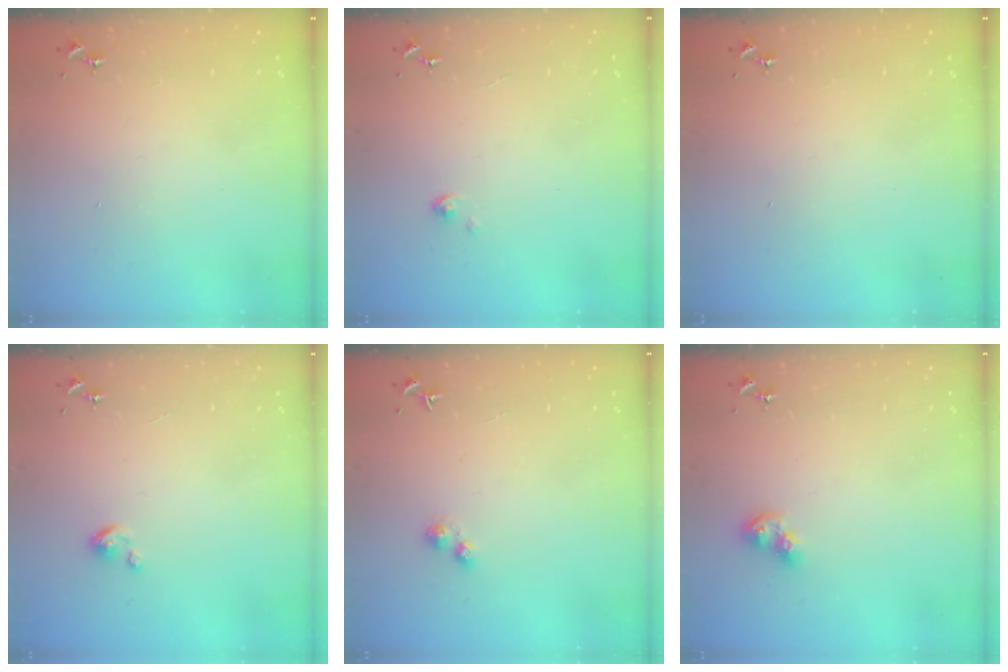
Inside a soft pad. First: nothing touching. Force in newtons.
{"total": 2.5, "press": 2.4, "slide": 0.2}
{"total": 0.0}
{"total": 3.0, "press": 3.0, "slide": 0.2}
{"total": 1.6, "press": 1.6, "slide": 0.2}
{"total": 8.4, "press": 8.3, "slide": 1.0}